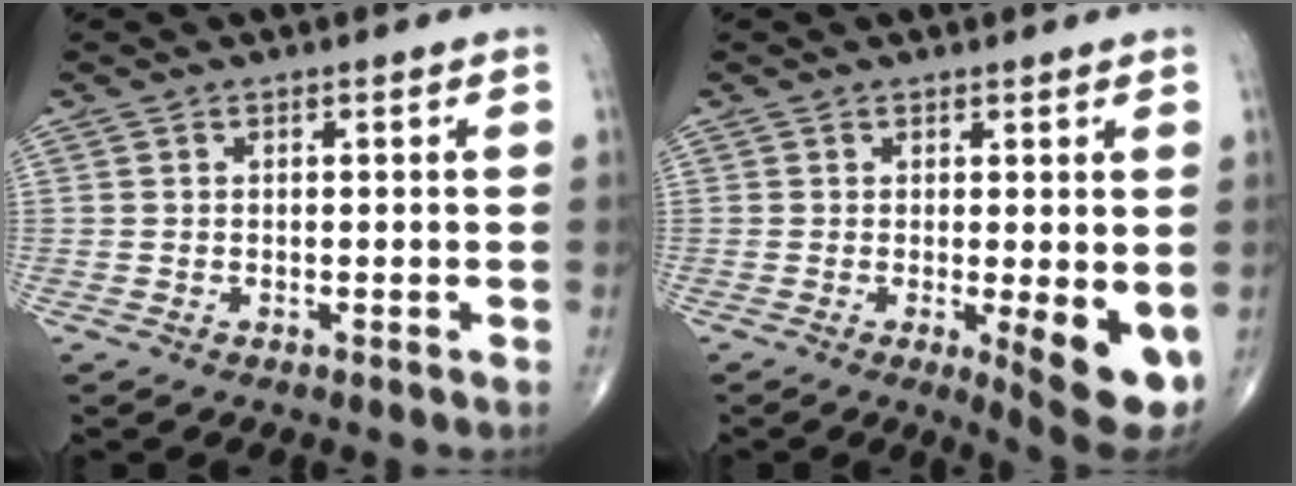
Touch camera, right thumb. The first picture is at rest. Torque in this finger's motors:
{"motor_torque": [1.54, 1.65, 0.88, -0.09, 0.22]}